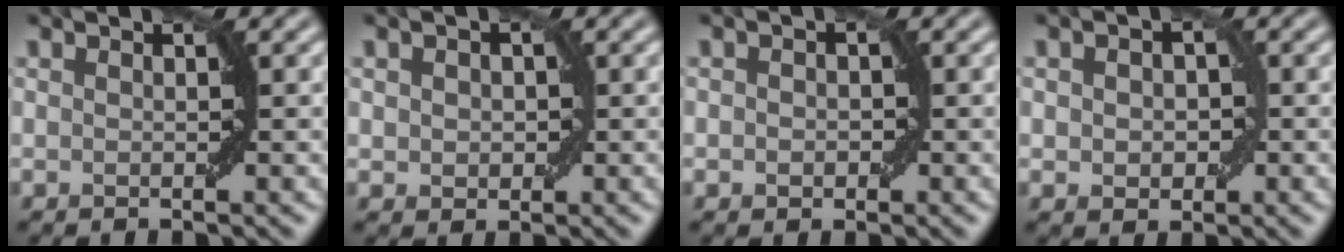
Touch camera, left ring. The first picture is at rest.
{"total": 1.7, "force": [0.2, 1.5, 0.9], "torque": [-0.010, 0.001, 0.003]}
{"total": 1.3, "force": [-0.2, 1.0, 0.7], "torque": [-0.003, 0.001, -0.004]}
{"total": 2.6, "force": [0.0, 1.9, 1.7], "torque": [-0.017, 0.002, -0.003]}